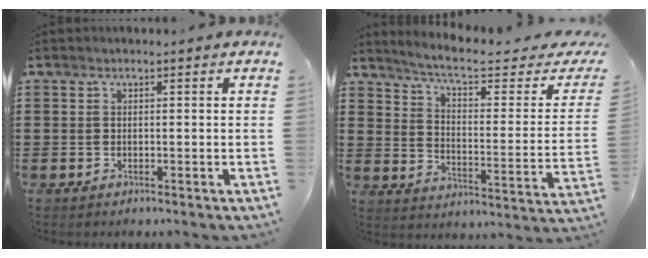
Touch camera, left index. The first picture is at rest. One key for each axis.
{"total": 6.1, "fx": 4.9, "fy": 0.5, "fz": 3.6, "tx": -0.092, "ty": -0.032, "tz": 0.080}